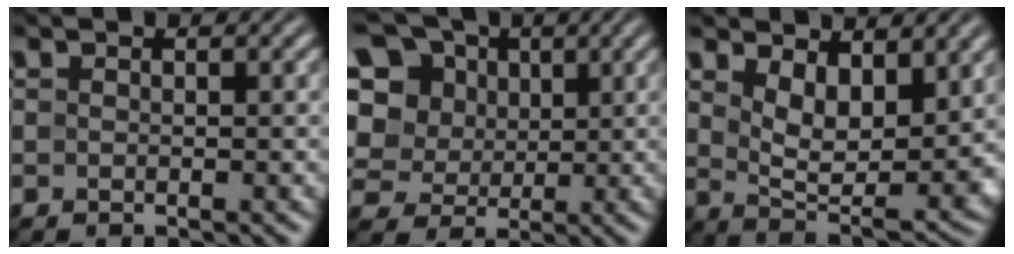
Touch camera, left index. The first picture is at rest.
{"total": 14.1, "force": [5.2, 11.5, 6.3], "torque": [-0.165, 0.038, 0.088]}
{"total": 6.3, "force": [2.7, 3.0, 4.8], "torque": [-0.090, -0.017, 0.053]}